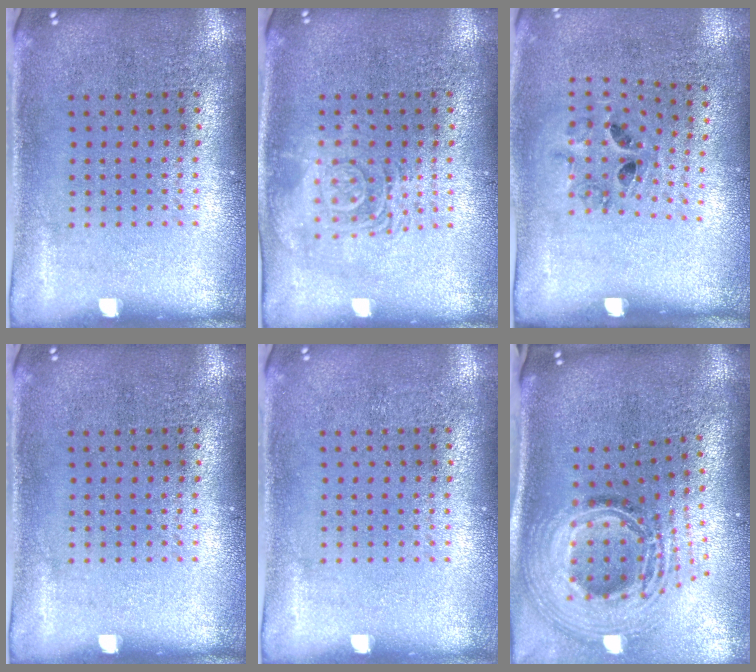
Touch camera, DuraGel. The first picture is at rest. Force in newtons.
{"total": 2.8, "press": 2.8, "slide": 0.5}
{"total": 1.4, "press": 0.8, "slide": 1.1}
{"total": 0.0}
{"total": 0.0}
{"total": 2.8, "press": 1.9, "slide": 2.1}